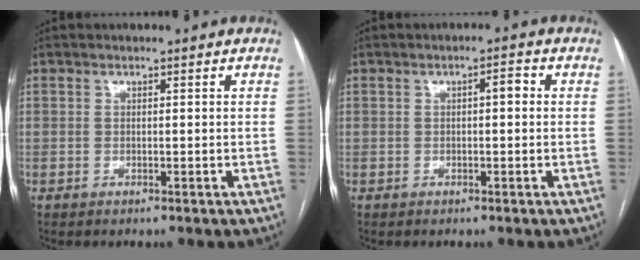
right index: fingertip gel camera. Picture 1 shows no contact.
{"total": 2.0, "force": [0.2, 0.6, 1.9], "torque": [-0.026, 0.007, 0.003]}